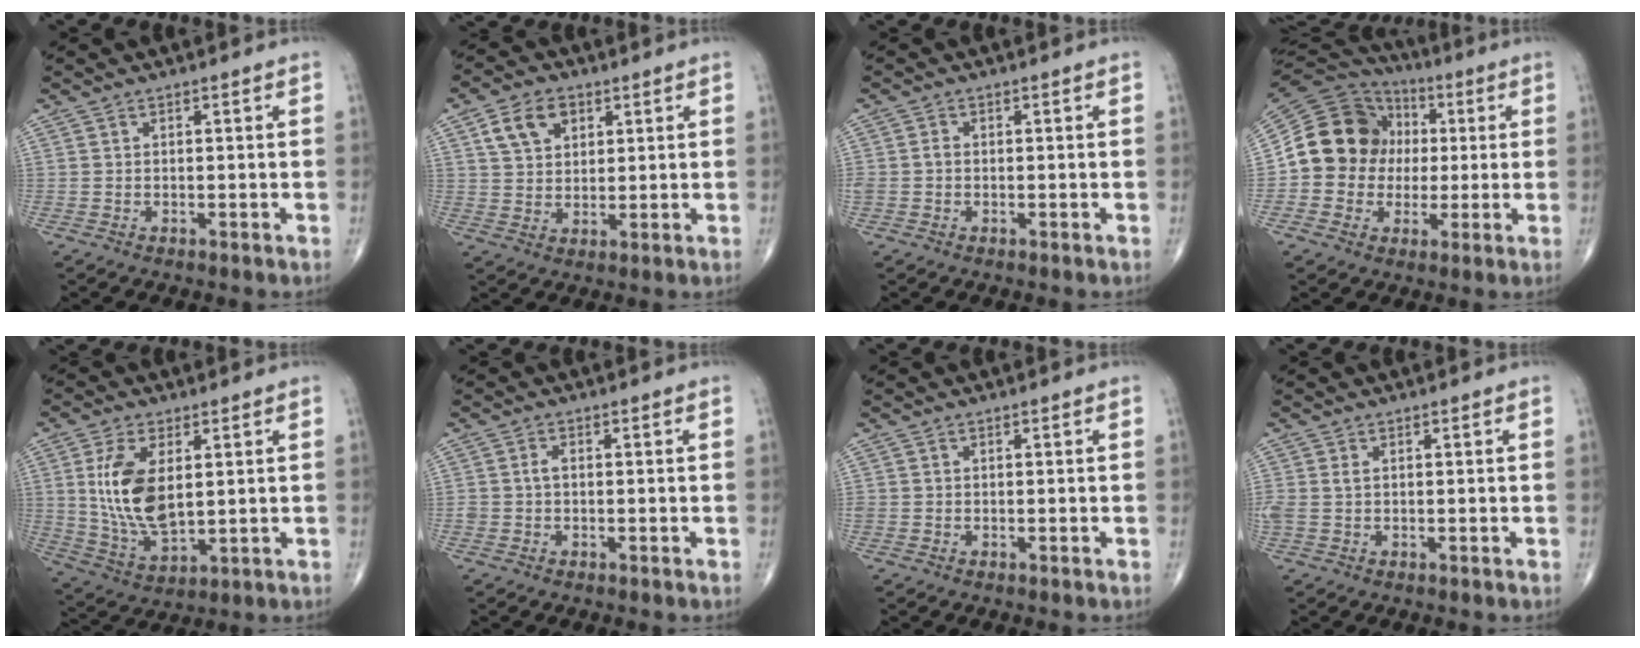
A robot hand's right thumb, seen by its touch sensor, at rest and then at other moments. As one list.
[{"total": 7.9, "force": [3.4, 5.5, 4.5], "torque": [-0.059, -0.007, 0.062]}, {"total": 1.8, "force": [-0.2, 1.4, 1.1], "torque": [-0.023, 0.005, -0.005]}, {"total": 16.2, "force": [0.5, 14.5, 7.1], "torque": [-0.100, 0.031, 0.008]}, {"total": 13.2, "force": [2.4, 6.8, 11.1], "torque": [-0.212, -0.019, 0.058]}, {"total": 1.7, "force": [-0.1, 1.1, 1.3], "torque": [-0.022, 0.004, -0.003]}, {"total": 0.5, "force": [-0.1, 0.5, 0.2], "torque": [0.001, 0.003, -0.001]}, {"total": 2.5, "force": [0.3, 1.6, 1.9], "torque": [-0.063, 0.009, 0.009]}]